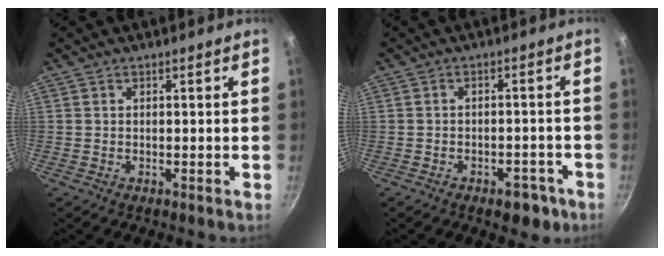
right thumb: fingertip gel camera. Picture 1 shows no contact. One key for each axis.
{"total": 5.5, "fx": -3.1, "fy": 3.1, "fz": 3.2, "tx": -0.021, "ty": 0.029, "tz": -0.025}